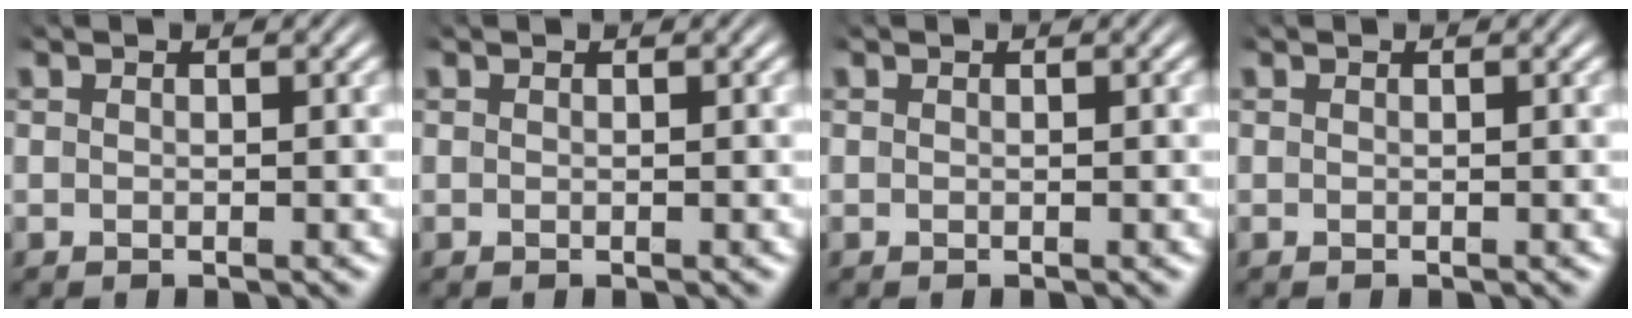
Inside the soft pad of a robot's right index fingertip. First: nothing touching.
{"total": 0.0}
{"total": 0.0}
{"total": 0.0}